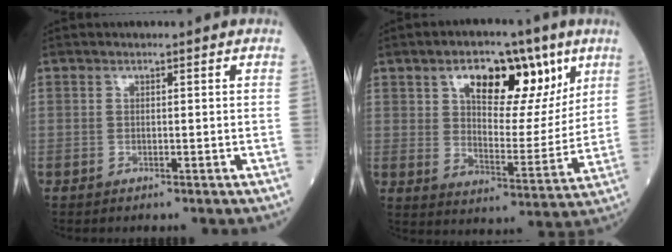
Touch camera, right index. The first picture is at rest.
{"total": 16.9, "force": [7.9, 8.3, 12.3], "torque": [-0.197, 0.015, 0.130]}